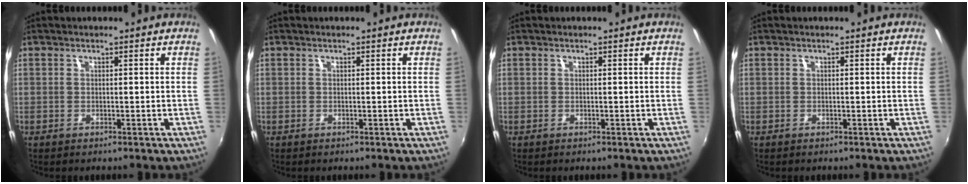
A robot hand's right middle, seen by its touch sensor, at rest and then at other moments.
{"total": 0.0}
{"total": 0.0}
{"total": 0.0}